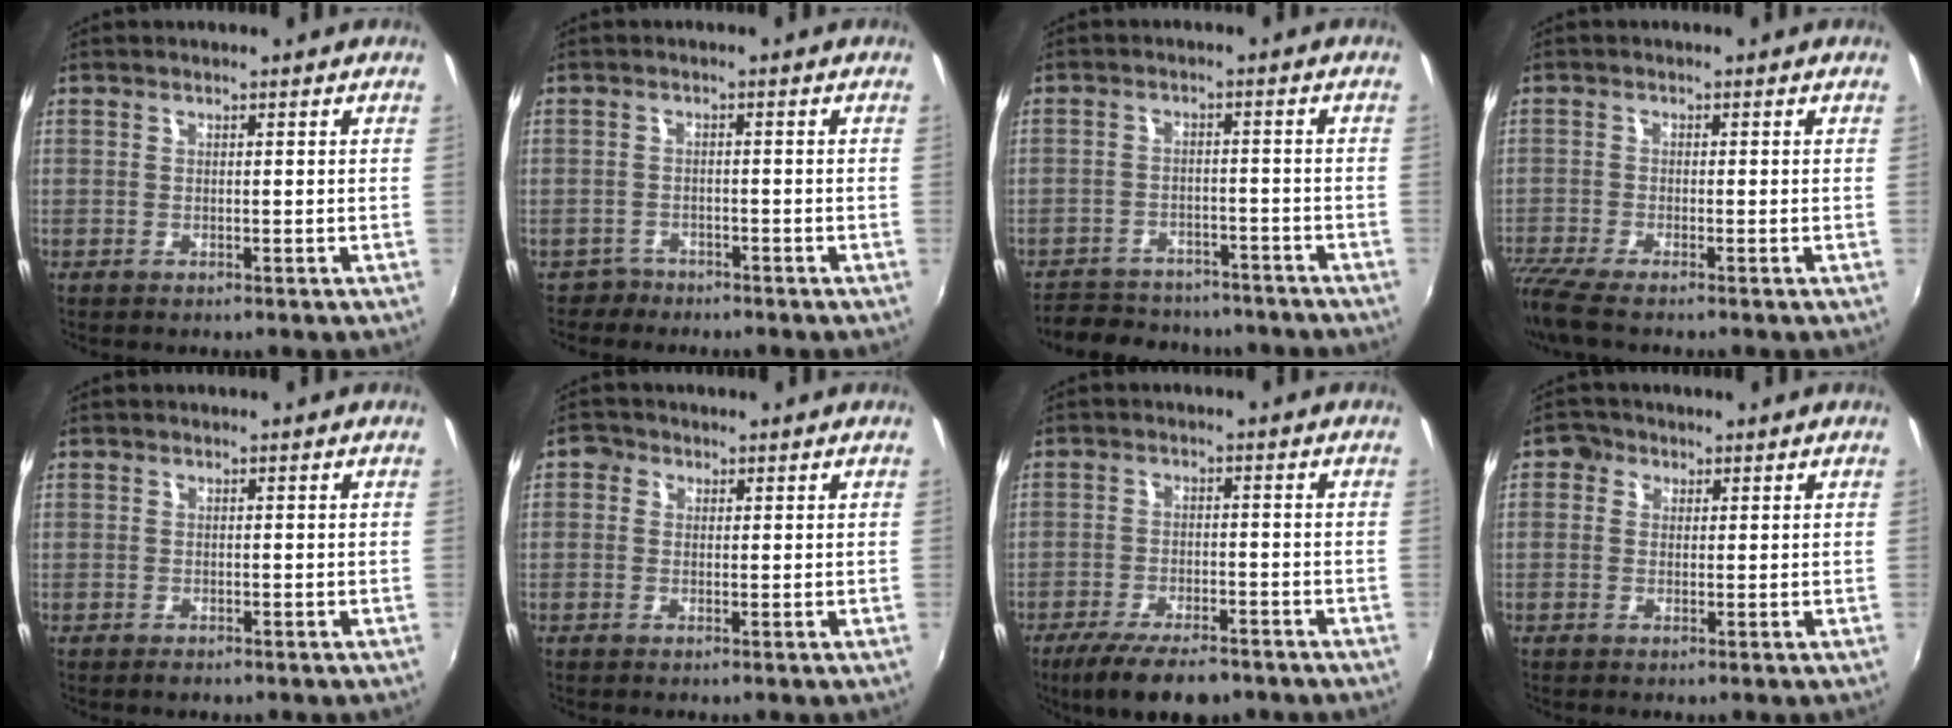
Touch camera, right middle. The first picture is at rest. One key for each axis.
{"total": 2.3, "fx": -1.9, "fy": 1.3, "fz": -0.3, "tx": 0.001, "ty": 0.007, "tz": -0.033}
{"total": 15.8, "fx": -13.4, "fy": 6.1, "fz": 5.9, "tx": -0.133, "ty": 0.002, "tz": -0.178}
{"total": 5.5, "fx": -4.6, "fy": 0.0, "fz": 3.0, "tx": -0.079, "ty": -0.025, "tz": -0.088}
{"total": 0.9, "fx": -0.7, "fy": 0.6, "fz": 0.2, "tx": -0.006, "ty": -0.001, "tz": -0.011}
{"total": 2.1, "fx": 0.1, "fy": 2.0, "fz": 0.5, "tx": -0.007, "ty": 0.005, "tz": -0.004}
{"total": 10.4, "fx": -7.9, "fy": 3.1, "fz": 6.0, "tx": -0.135, "ty": -0.022, "tz": -0.130}
{"total": 2.4, "fx": 0.4, "fy": 2.3, "fz": 0.5, "tx": -0.004, "ty": 0.003, "tz": -0.002}